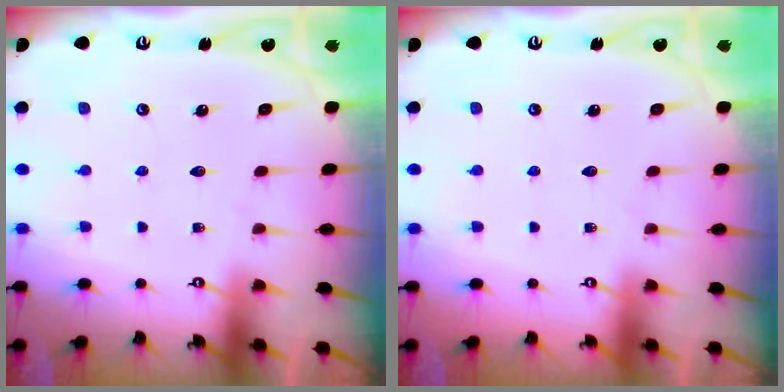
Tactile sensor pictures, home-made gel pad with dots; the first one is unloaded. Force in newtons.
{"total": 0.0}